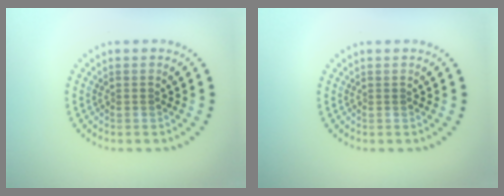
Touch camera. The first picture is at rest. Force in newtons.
{"total": 0.0}